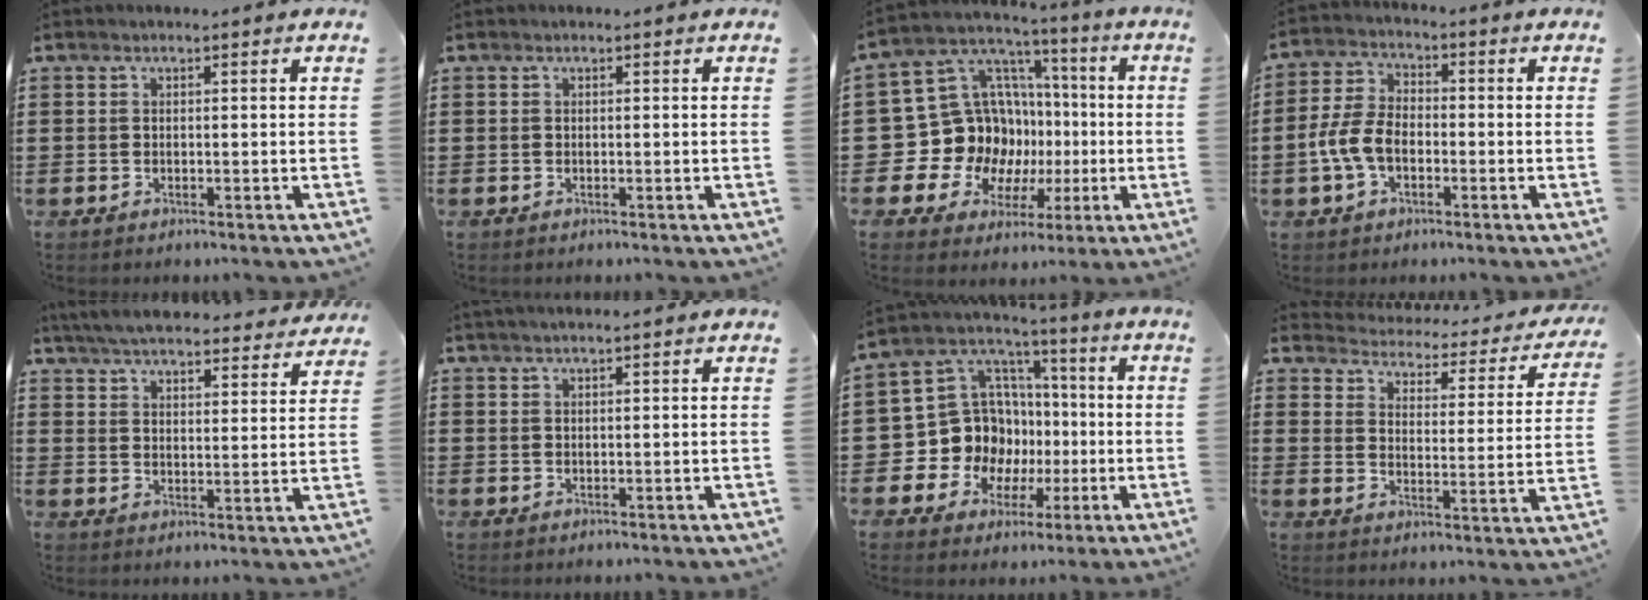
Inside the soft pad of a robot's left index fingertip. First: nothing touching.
{"total": 0.0}
{"total": 15.8, "force": [-1.8, 14.5, 5.9], "torque": [-0.154, -0.032, 0.002]}
{"total": 6.4, "force": [-2.1, 3.9, 4.7], "torque": [-0.124, 0.000, -0.048]}
{"total": 5.8, "force": [5.7, 0.2, 1.4], "torque": [-0.053, -0.031, 0.099]}
{"total": 1.3, "force": [1.1, -0.1, 0.7], "torque": [-0.012, -0.001, 0.021]}
{"total": 12.5, "force": [-1.7, 11.7, 4.2], "torque": [-0.129, -0.004, -0.021]}
{"total": 2.3, "force": [2.2, 0.5, 0.4], "torque": [-0.029, -0.022, 0.028]}